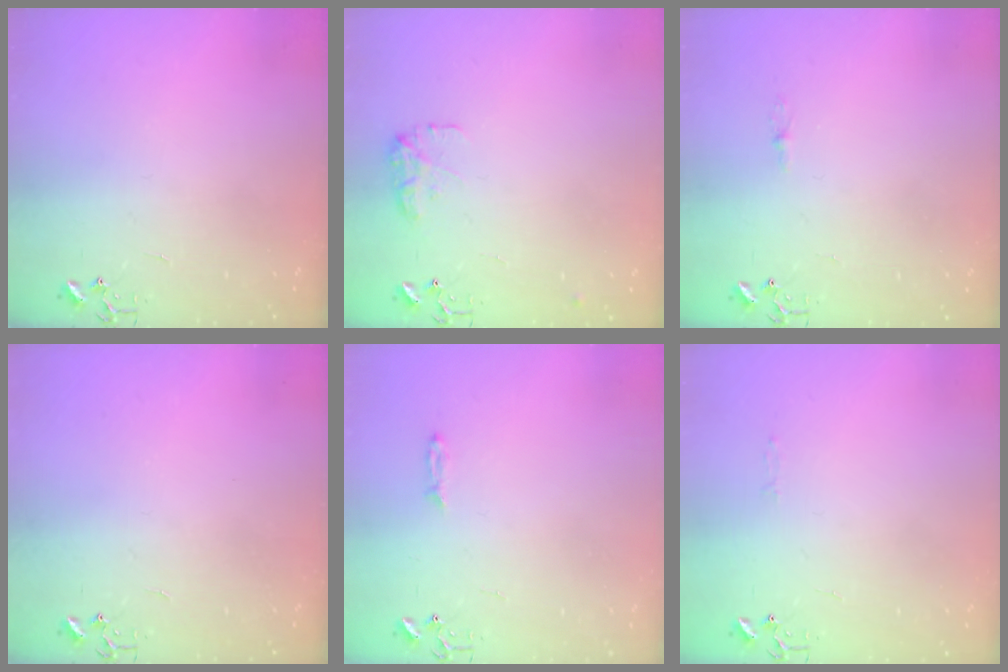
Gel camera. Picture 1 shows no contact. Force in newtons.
{"total": 9.5, "press": 9.5, "slide": 0.4}
{"total": 3.4, "press": 3.4, "slide": 0.4}
{"total": 0.0}
{"total": 2.7, "press": 2.7, "slide": 0.4}
{"total": 2.6, "press": 2.6, "slide": 0.3}